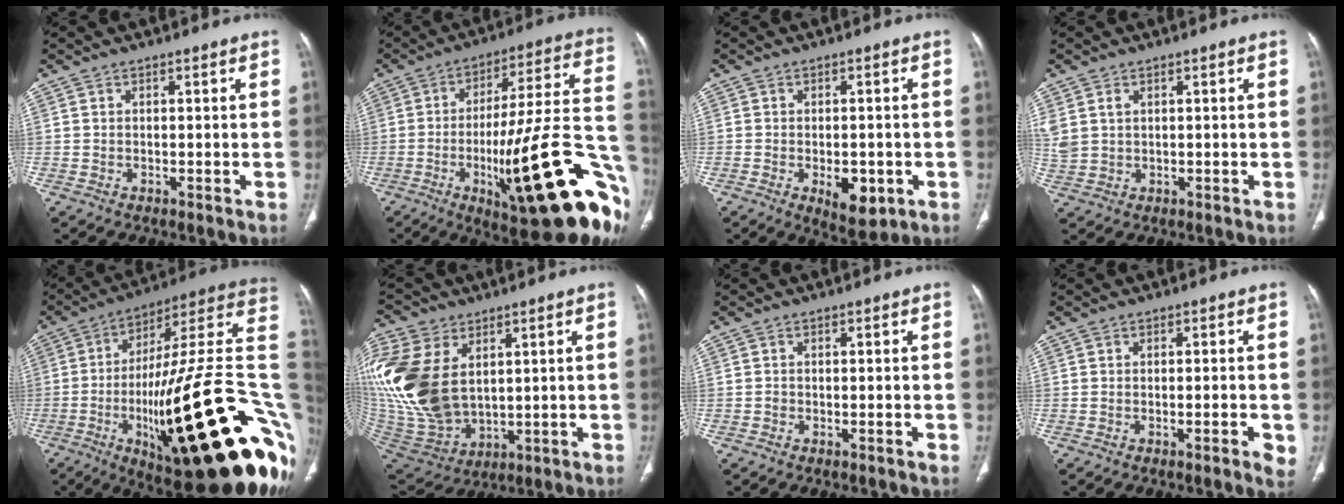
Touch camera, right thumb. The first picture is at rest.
{"total": 32.4, "force": [-11.0, 7.4, 29.6], "torque": [-0.354, 0.043, -0.155]}
{"total": 7.0, "force": [-2.3, 3.6, 5.6], "torque": [-0.066, 0.002, -0.021]}
{"total": 4.2, "force": [1.6, 3.0, 2.5], "torque": [-0.064, 0.005, 0.041]}
{"total": 40.7, "force": [-9.3, 10.0, 38.3], "torque": [-0.460, 0.062, -0.144]}
{"total": 23.7, "force": [5.2, 15.8, 16.9], "torque": [-0.388, -0.018, 0.120]}
{"total": 0.6, "force": [-0.5, 0.3, 0.4], "torque": [-0.002, 0.003, -0.008]}
{"total": 3.5, "force": [-1.1, 0.6, 3.3], "torque": [-0.041, -0.004, -0.013]}